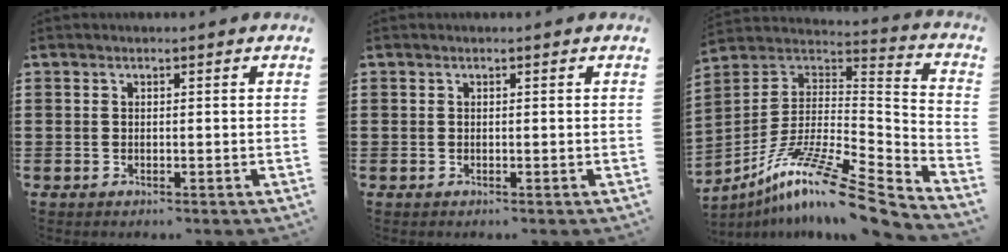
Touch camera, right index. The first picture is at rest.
{"total": 0.0}
{"total": 12.8, "force": [-8.9, 1.2, 9.2], "torque": [-0.169, 0.002, -0.168]}